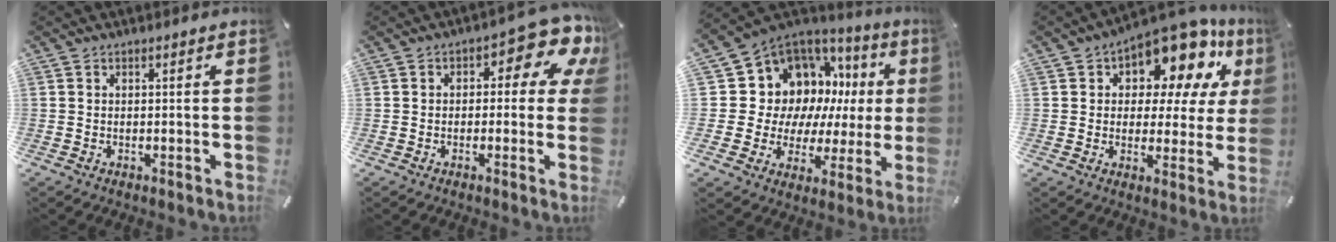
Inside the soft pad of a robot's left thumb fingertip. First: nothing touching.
{"total": 9.9, "force": [4.2, 4.6, 7.7], "torque": [-0.095, -0.029, 0.067]}
{"total": 13.2, "force": [5.6, 10.8, 5.1], "torque": [-0.082, -0.078, 0.119]}
{"total": 13.0, "force": [9.1, 6.6, 6.5], "torque": [-0.106, -0.073, 0.157]}